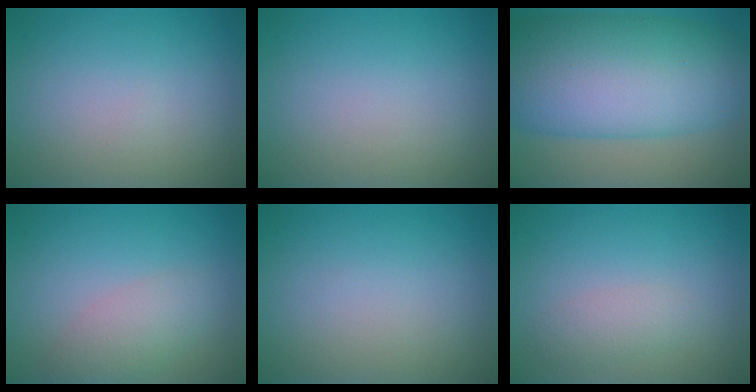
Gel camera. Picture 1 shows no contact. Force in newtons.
{"total": 0.0}
{"total": 13.7, "press": 13.7, "slide": 0.1}
{"total": 2.9, "press": 2.9, "slide": 0.2}
{"total": 0.0}
{"total": 1.8, "press": 1.8, "slide": 0.1}